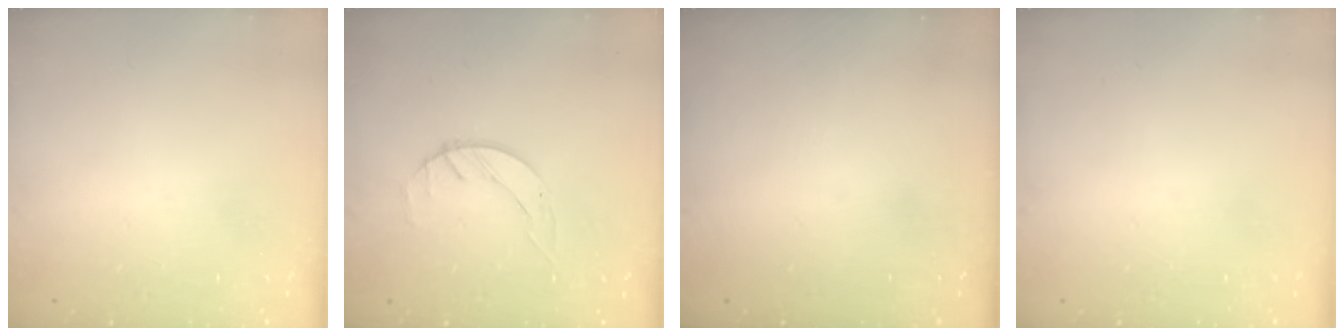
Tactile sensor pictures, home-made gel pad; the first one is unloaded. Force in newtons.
{"total": 2.1, "press": 2.0, "slide": 0.3}
{"total": 0.0}
{"total": 0.0}